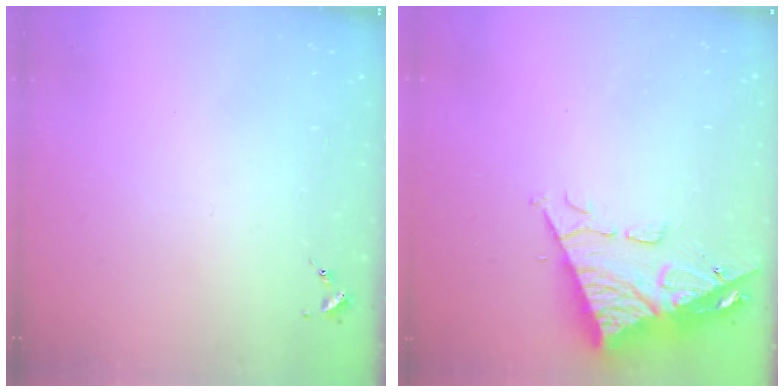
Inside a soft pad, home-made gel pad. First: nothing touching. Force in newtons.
{"total": 13.0, "press": 12.9, "slide": 1.4}